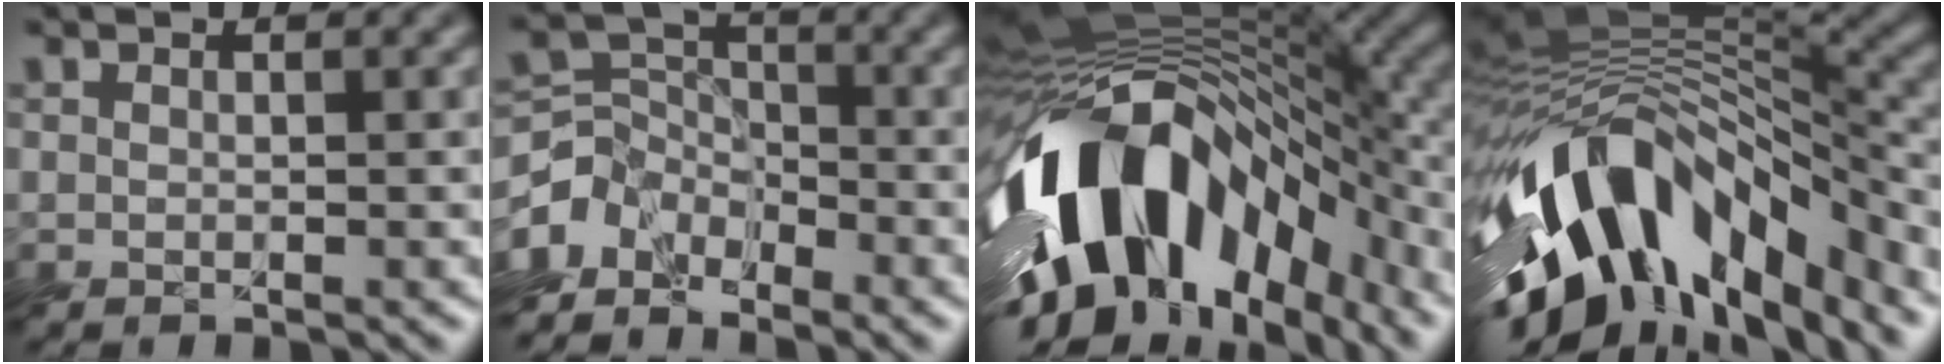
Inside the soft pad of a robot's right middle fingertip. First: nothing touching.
{"total": 5.5, "force": [-4.8, 2.5, 0.7], "torque": [-0.009, 0.002, -0.112]}
{"total": 16.1, "force": [-7.3, 8.4, 11.6], "torque": [-0.187, -0.009, -0.128]}
{"total": 14.5, "force": [-8.5, 6.9, 9.4], "torque": [-0.176, 0.011, -0.144]}